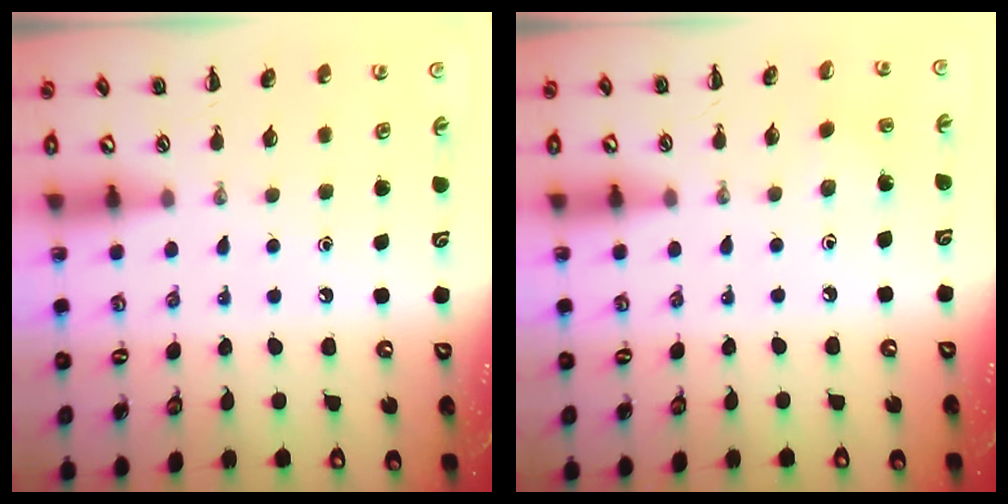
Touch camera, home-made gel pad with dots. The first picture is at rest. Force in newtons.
{"total": 2.4, "press": 2.3, "slide": 0.6}